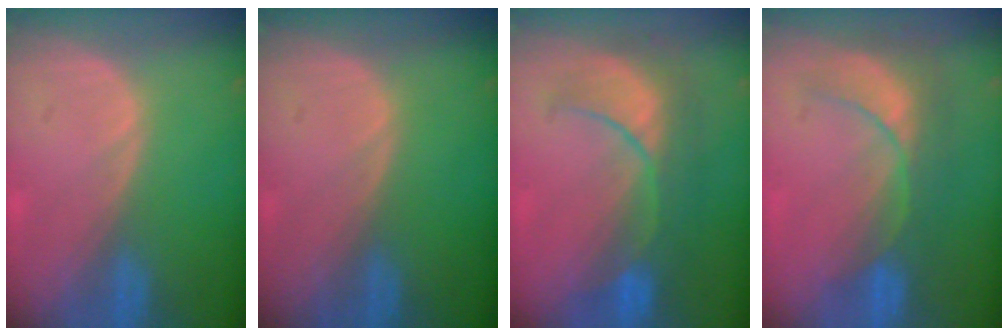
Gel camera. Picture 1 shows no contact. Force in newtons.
{"total": 0.0}
{"total": 8.2, "press": 8.2, "slide": 0.8}
{"total": 8.6, "press": 7.6, "slide": 4.0}